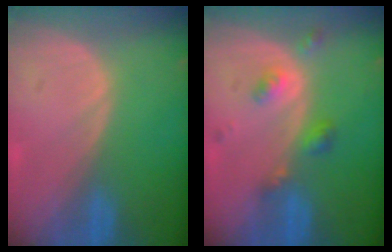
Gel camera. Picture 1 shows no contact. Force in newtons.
{"total": 4.5, "press": 4.0, "slide": 1.9}